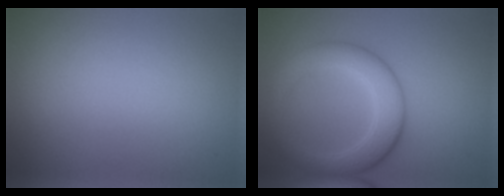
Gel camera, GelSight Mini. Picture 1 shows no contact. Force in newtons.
{"total": 5.1, "press": 5.1, "slide": 0.1}